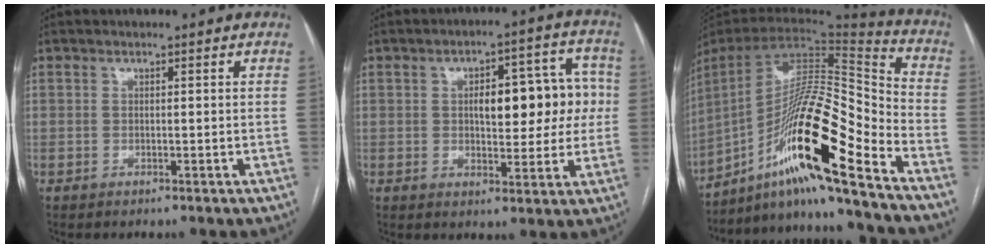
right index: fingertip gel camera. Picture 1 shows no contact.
{"total": 11.4, "force": [1.1, 4.9, 10.2], "torque": [-0.127, 0.036, 0.023]}
{"total": 21.1, "force": [-12.8, 0.5, 16.9], "torque": [-0.300, 0.014, -0.230]}